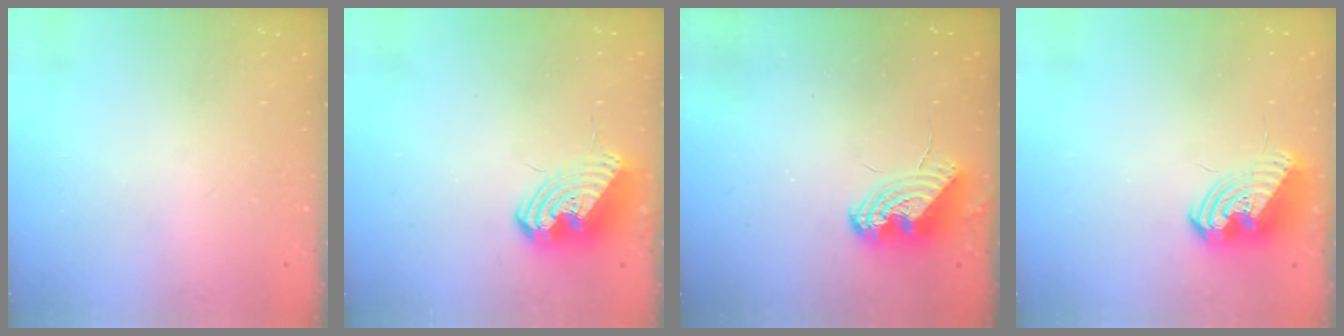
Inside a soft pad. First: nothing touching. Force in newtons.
{"total": 10.9, "press": 10.7, "slide": 1.9}
{"total": 8.5, "press": 8.3, "slide": 1.5}
{"total": 11.0, "press": 10.9, "slide": 1.5}